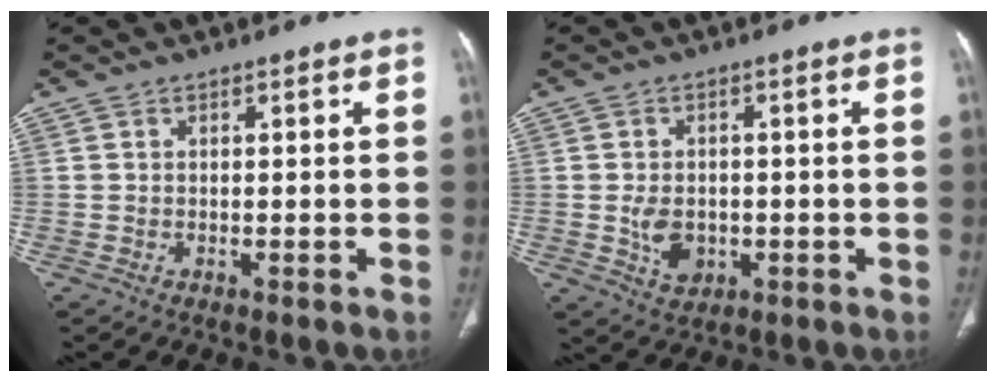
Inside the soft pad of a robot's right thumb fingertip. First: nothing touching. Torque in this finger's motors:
{"motor_torque": [0.18, 0.10, -0.01, 0.34, 0.02]}